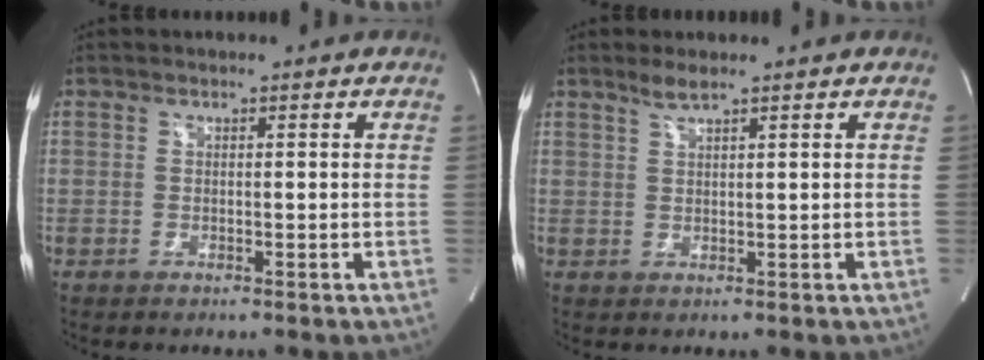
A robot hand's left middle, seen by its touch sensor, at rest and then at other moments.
{"total": 1.9, "force": [1.5, -0.2, 1.1], "torque": [-0.028, 0.001, 0.033]}